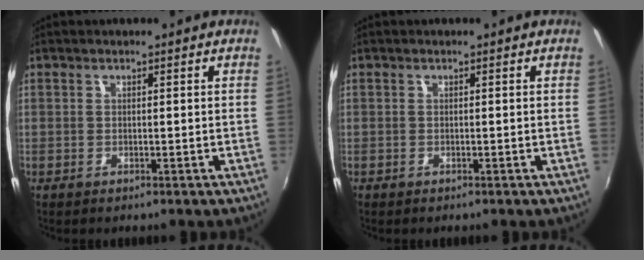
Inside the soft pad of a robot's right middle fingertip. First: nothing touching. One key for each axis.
{"total": 0.0}